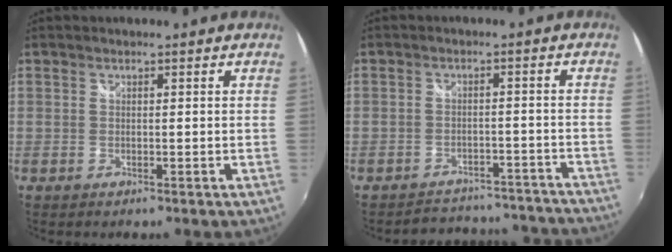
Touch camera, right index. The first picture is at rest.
{"total": 16.5, "force": [-15.3, 5.2, 3.5], "torque": [-0.073, 0.034, -0.176]}